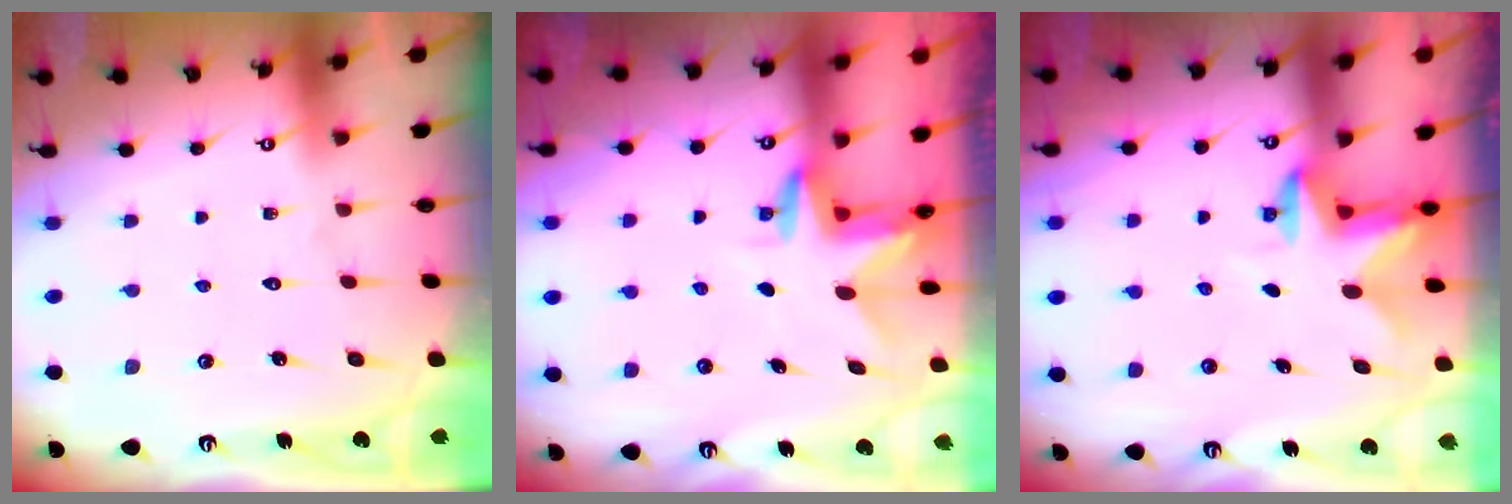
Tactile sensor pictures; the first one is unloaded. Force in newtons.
{"total": 3.0, "press": 3.0, "slide": 0.2}
{"total": 2.9, "press": 2.9, "slide": 0.5}